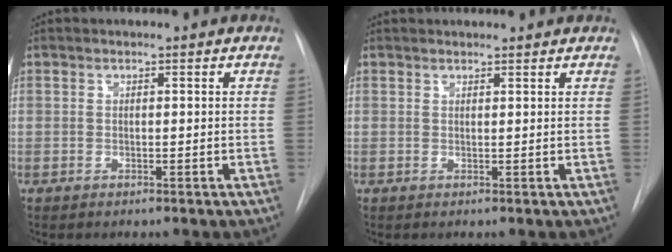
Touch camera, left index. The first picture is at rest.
{"total": 2.5, "force": [2.4, 0.4, 0.7], "torque": [-0.007, 0.030, 0.025]}